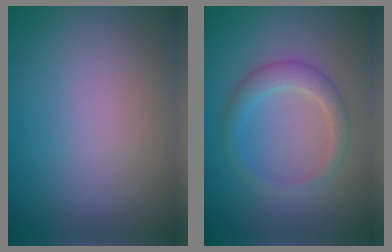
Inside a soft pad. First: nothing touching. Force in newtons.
{"total": 2.6, "press": 2.6, "slide": 0.2}